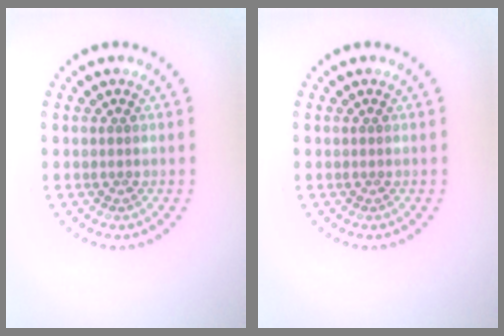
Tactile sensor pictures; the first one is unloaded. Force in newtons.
{"total": 0.0}